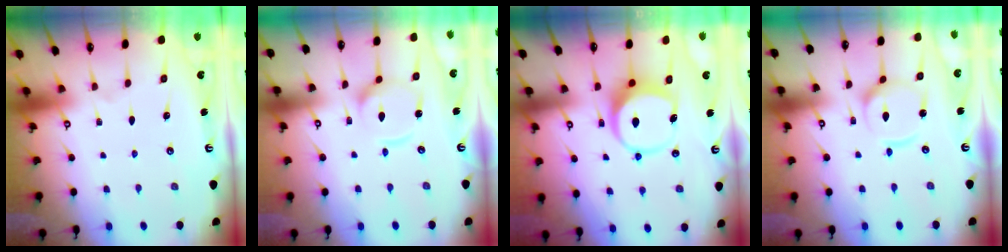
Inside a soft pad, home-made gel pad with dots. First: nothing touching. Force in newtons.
{"total": 11.5, "press": 11.4, "slide": 1.1}
{"total": 7.9, "press": 7.8, "slide": 1.3}
{"total": 10.1, "press": 10.0, "slide": 1.2}